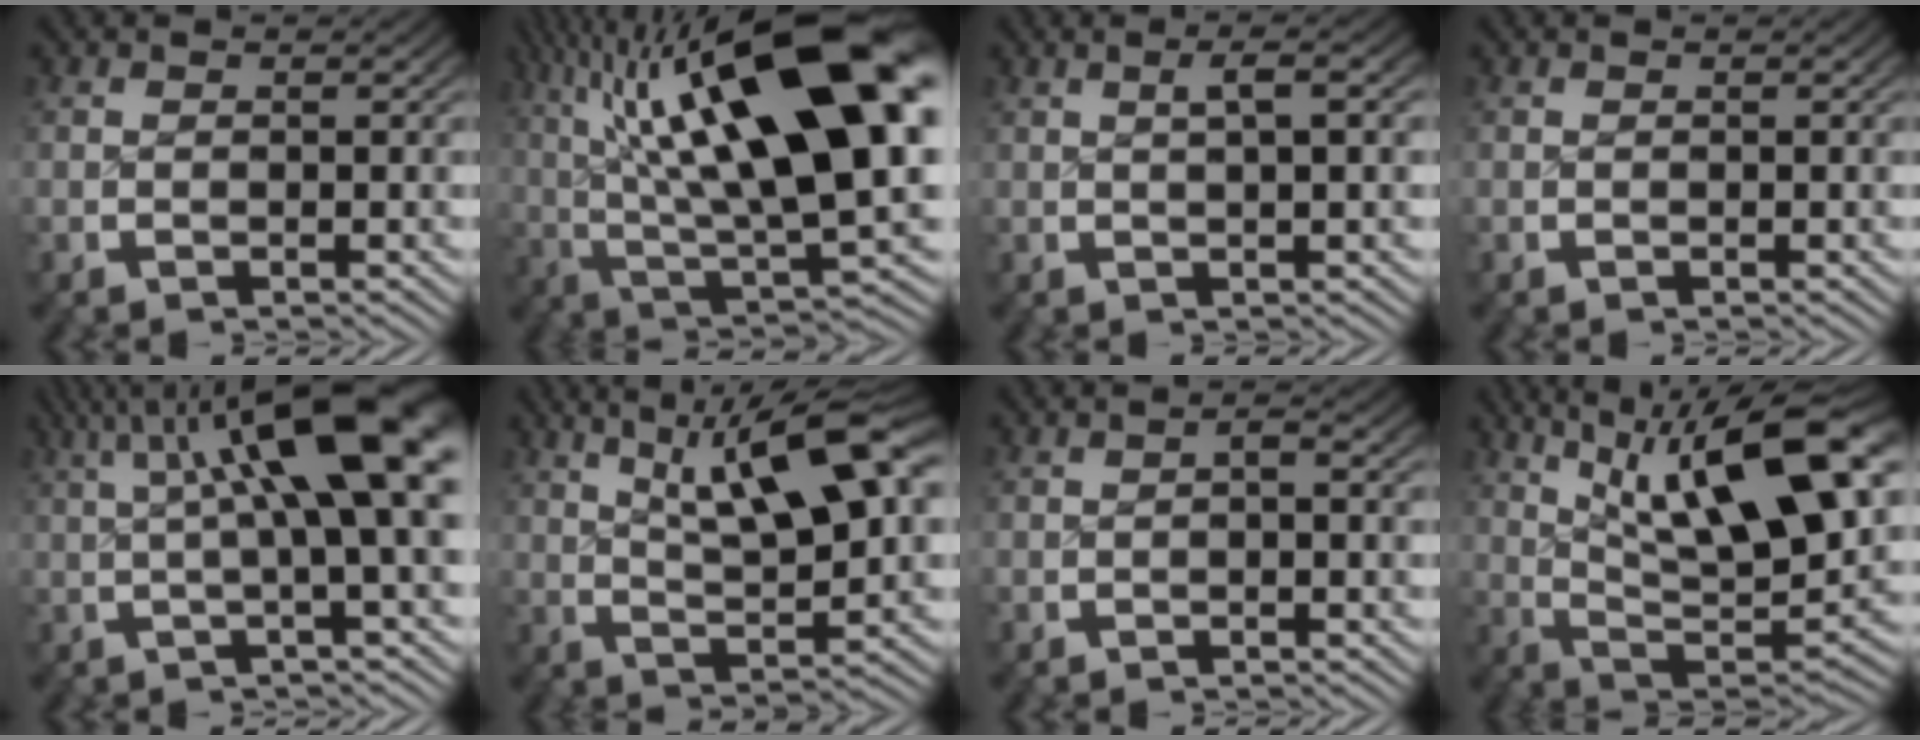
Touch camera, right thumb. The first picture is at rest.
{"total": 19.6, "force": [2.3, 9.2, 17.2], "torque": [-0.282, -0.021, 0.053]}
{"total": 2.2, "force": [0.8, 0.3, 2.0], "torque": [-0.028, 0.006, 0.016]}
{"total": 0.0}
{"total": 11.0, "force": [2.9, 3.9, 9.8], "torque": [-0.122, 0.027, 0.029]}
{"total": 10.6, "force": [3.4, 4.8, 8.8], "torque": [-0.126, -0.001, 0.054]}
{"total": 0.8, "force": [-0.5, 0.3, 0.6], "torque": [-0.010, 0.001, -0.008]}
{"total": 13.5, "force": [2.8, 6.4, 11.6], "torque": [-0.202, -0.026, 0.055]}